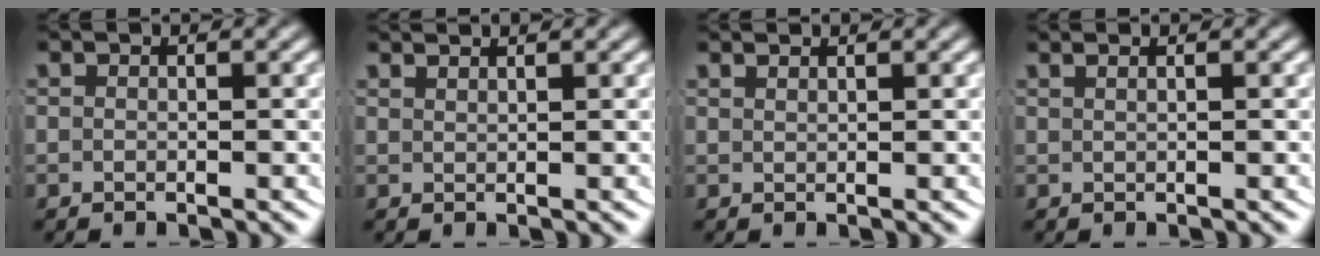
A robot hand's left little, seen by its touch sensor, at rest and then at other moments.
{"total": 1.8, "force": [1.7, -0.4, 0.4], "torque": [-0.002, 0.000, 0.033]}
{"total": 1.3, "force": [1.2, -0.4, 0.2], "torque": [0.001, -0.002, 0.025]}
{"total": 1.4, "force": [1.0, -0.2, 0.9], "torque": [-0.009, 0.006, 0.017]}